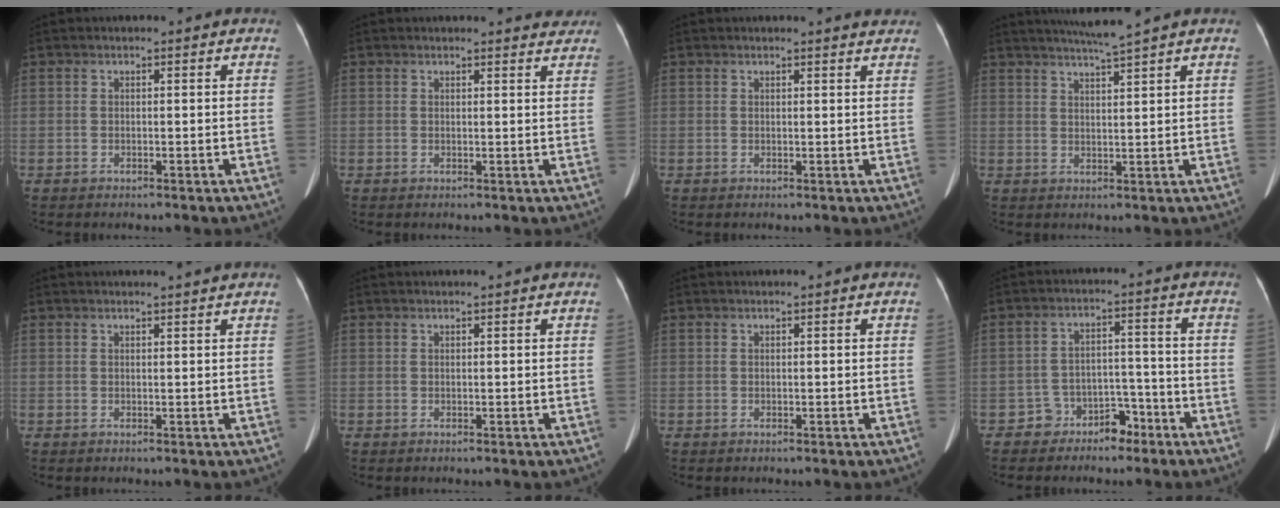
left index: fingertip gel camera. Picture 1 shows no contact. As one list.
[{"total": 2.9, "force": [2.8, 0.4, 0.1], "torque": [-0.002, -0.011, 0.016]}, {"total": 1.9, "force": [1.9, -0.1, 0.3], "torque": [-0.009, -0.008, 0.013]}, {"total": 4.3, "force": [3.6, -1.5, 1.8], "torque": [-0.033, -0.004, 0.067]}, {"total": 2.0, "force": [1.8, -0.5, 0.6], "torque": [-0.011, 0.001, 0.025]}, {"total": 0.6, "force": [0.5, -0.1, 0.3], "torque": [-0.003, 0.008, 0.014]}, {"total": 0.0}, {"total": 4.8, "force": [-3.6, 3.1, 0.7], "torque": [-0.001, 0.020, -0.053]}]